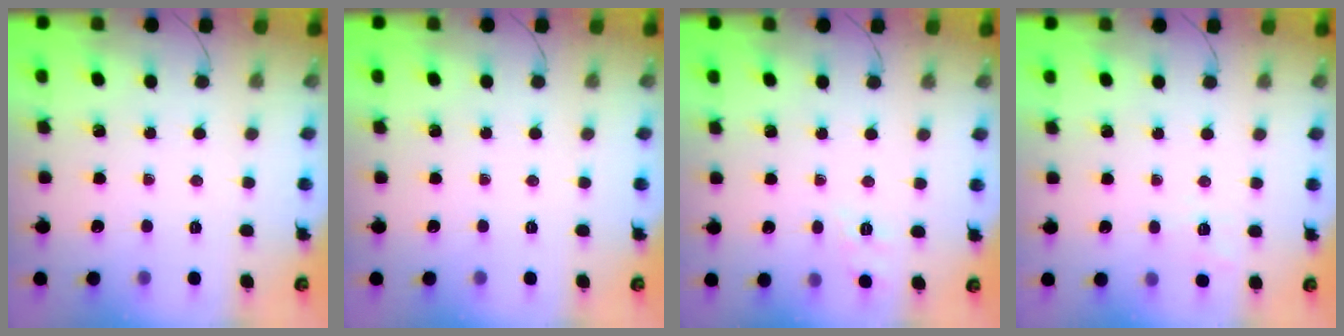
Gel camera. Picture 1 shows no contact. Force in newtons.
{"total": 0.0}
{"total": 2.0, "press": 0.8, "slide": 1.9}
{"total": 4.5, "press": 4.2, "slide": 1.7}